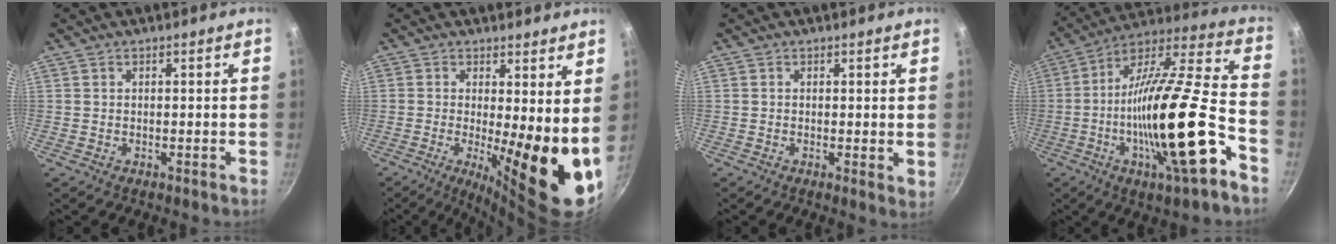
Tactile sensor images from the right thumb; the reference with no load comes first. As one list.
[{"total": 13.9, "force": [-0.3, 3.7, 13.4], "torque": [-0.174, -0.025, -0.001]}, {"total": 1.9, "force": [0.4, 0.8, 1.7], "torque": [-0.022, -0.005, 0.003]}, {"total": 26.4, "force": [-9.0, 6.1, 24.1], "torque": [-0.379, 0.027, -0.159]}]